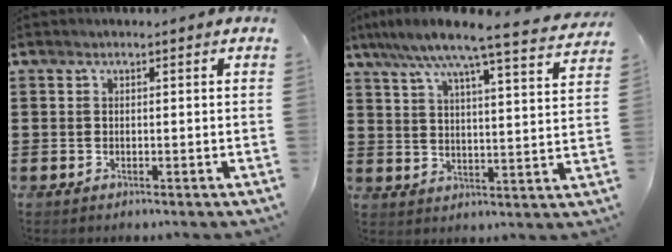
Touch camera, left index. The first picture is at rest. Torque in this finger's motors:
{"motor_torque": [2.14, 0.00, 0.18, -0.09]}